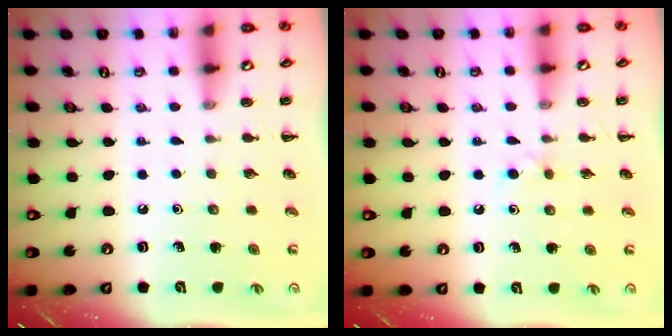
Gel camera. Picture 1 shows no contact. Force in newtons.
{"total": 3.2, "press": 2.9, "slide": 1.4}